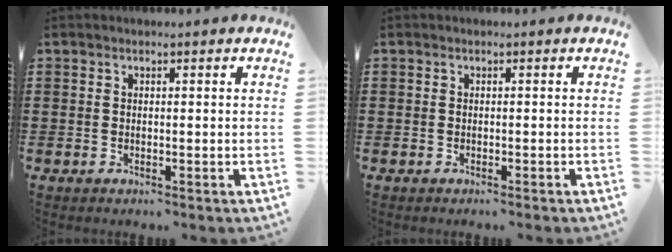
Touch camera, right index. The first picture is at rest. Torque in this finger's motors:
{"motor_torque": [0.11, -0.10, 0.02, 0.01]}